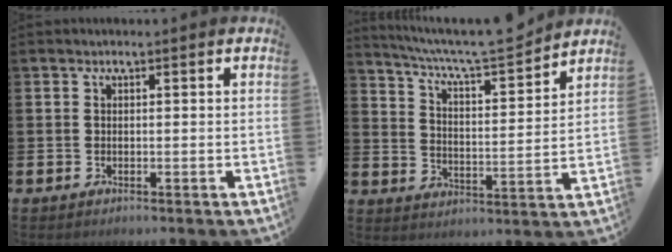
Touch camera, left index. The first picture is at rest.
{"total": 7.7, "force": [7.1, 0.8, 3.0], "torque": [-0.083, -0.055, 0.119]}